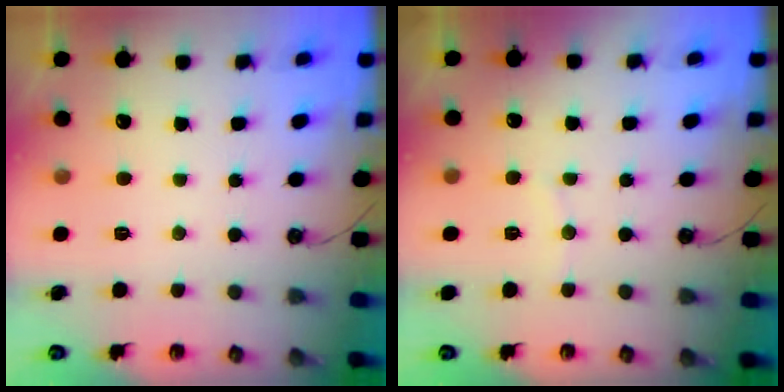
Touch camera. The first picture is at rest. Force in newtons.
{"total": 3.6, "press": 3.6, "slide": 0.4}